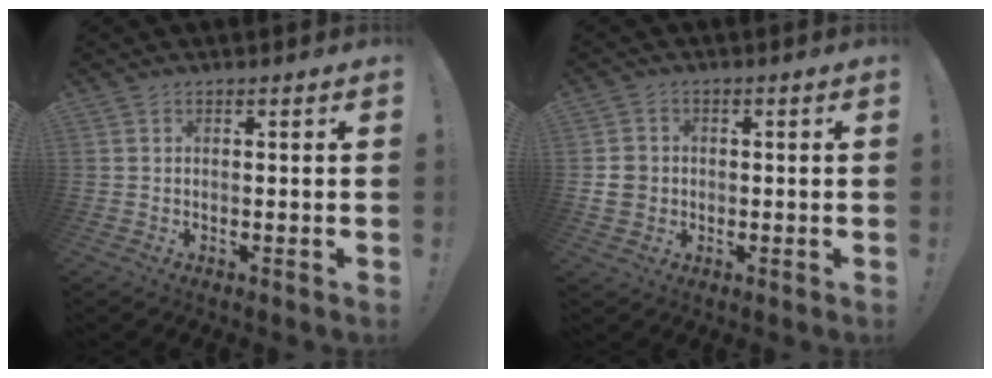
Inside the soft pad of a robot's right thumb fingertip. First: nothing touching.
{"total": 5.7, "force": [-0.4, 5.2, 2.3], "torque": [-0.034, 0.005, -0.007]}